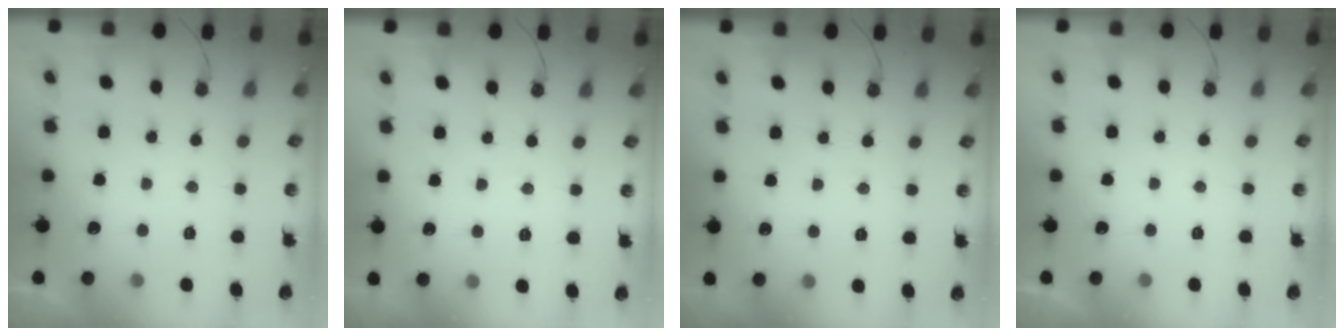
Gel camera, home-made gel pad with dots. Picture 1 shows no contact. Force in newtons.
{"total": 2.9, "press": 2.9, "slide": 0.5}
{"total": 2.4, "press": 2.4, "slide": 0.4}
{"total": 0.0}